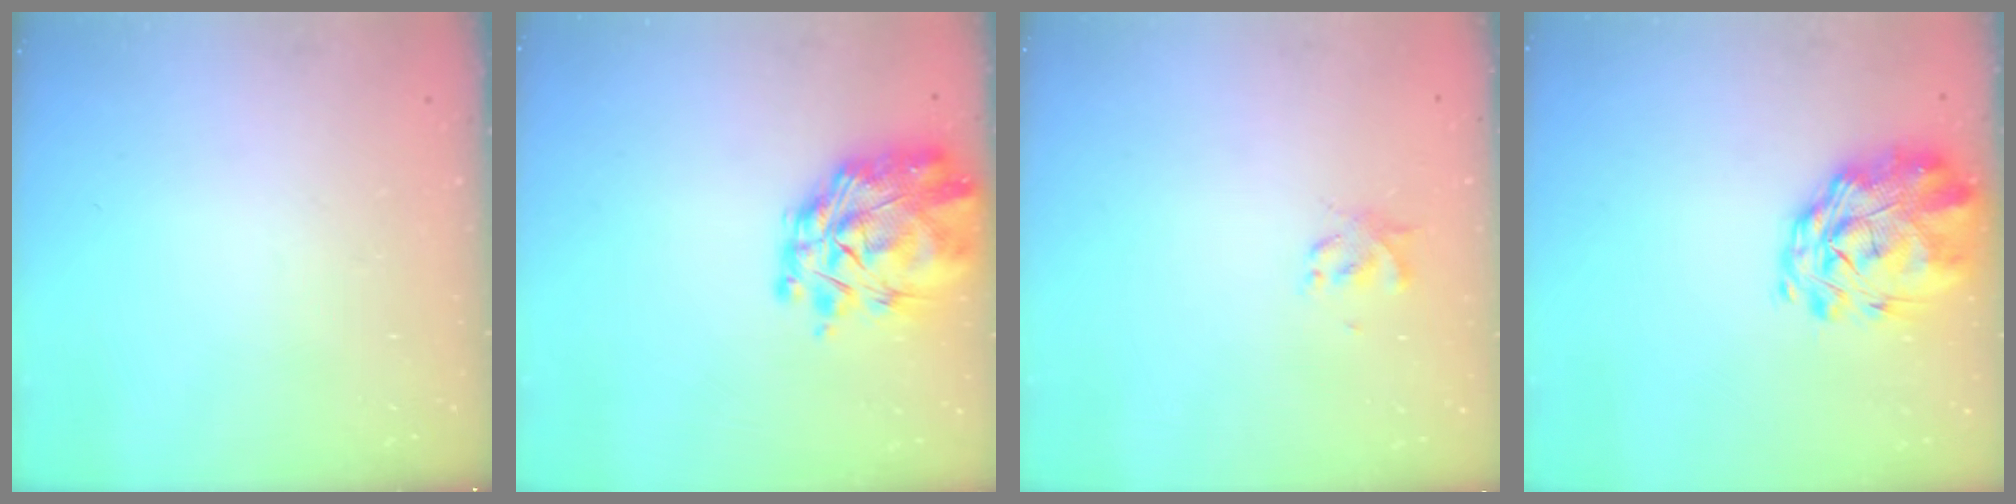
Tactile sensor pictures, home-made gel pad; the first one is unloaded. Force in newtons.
{"total": 8.3, "press": 7.6, "slide": 3.3}
{"total": 1.9, "press": 1.9, "slide": 0.3}
{"total": 3.2, "press": 2.6, "slide": 1.9}